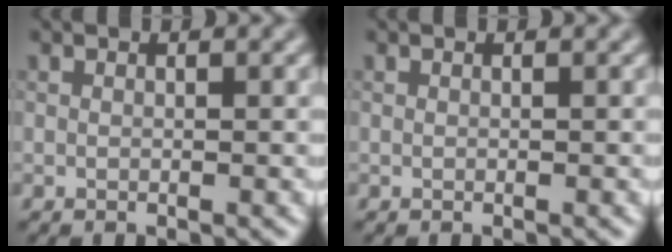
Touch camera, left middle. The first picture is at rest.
{"total": 0.0}